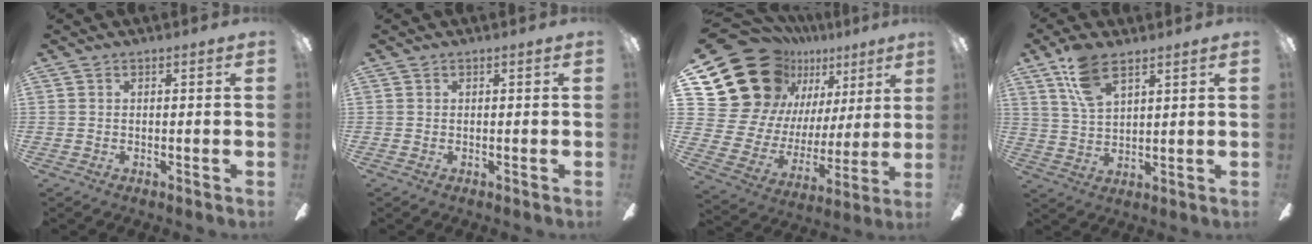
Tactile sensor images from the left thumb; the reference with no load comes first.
{"total": 0.0}
{"total": 22.0, "force": [12.0, 15.7, 9.6], "torque": [-0.172, -0.081, 0.247]}
{"total": 9.4, "force": [5.9, 3.9, 6.1], "torque": [-0.122, -0.010, 0.111]}